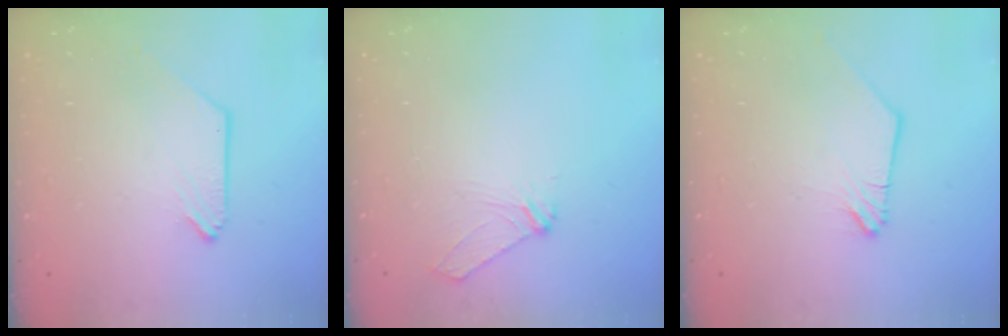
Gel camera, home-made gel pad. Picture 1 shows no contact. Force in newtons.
{"total": 5.9, "press": 5.8, "slide": 1.0}
{"total": 0.0}